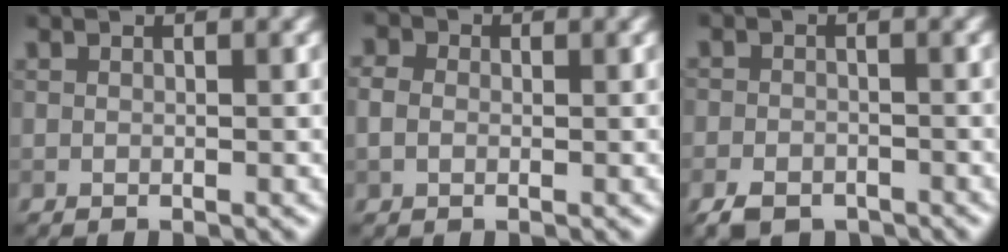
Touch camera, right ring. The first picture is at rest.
{"total": 1.9, "force": [0.1, 1.6, 1.1], "torque": [-0.024, 0.003, -0.008]}
{"total": 3.7, "force": [-2.6, 2.0, 1.6], "torque": [-0.026, -0.006, -0.053]}